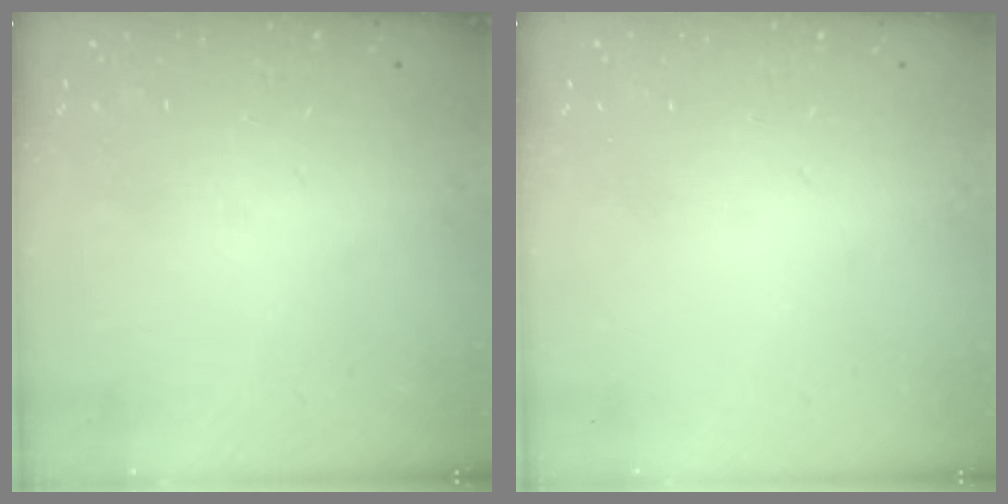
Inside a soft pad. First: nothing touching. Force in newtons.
{"total": 0.0}